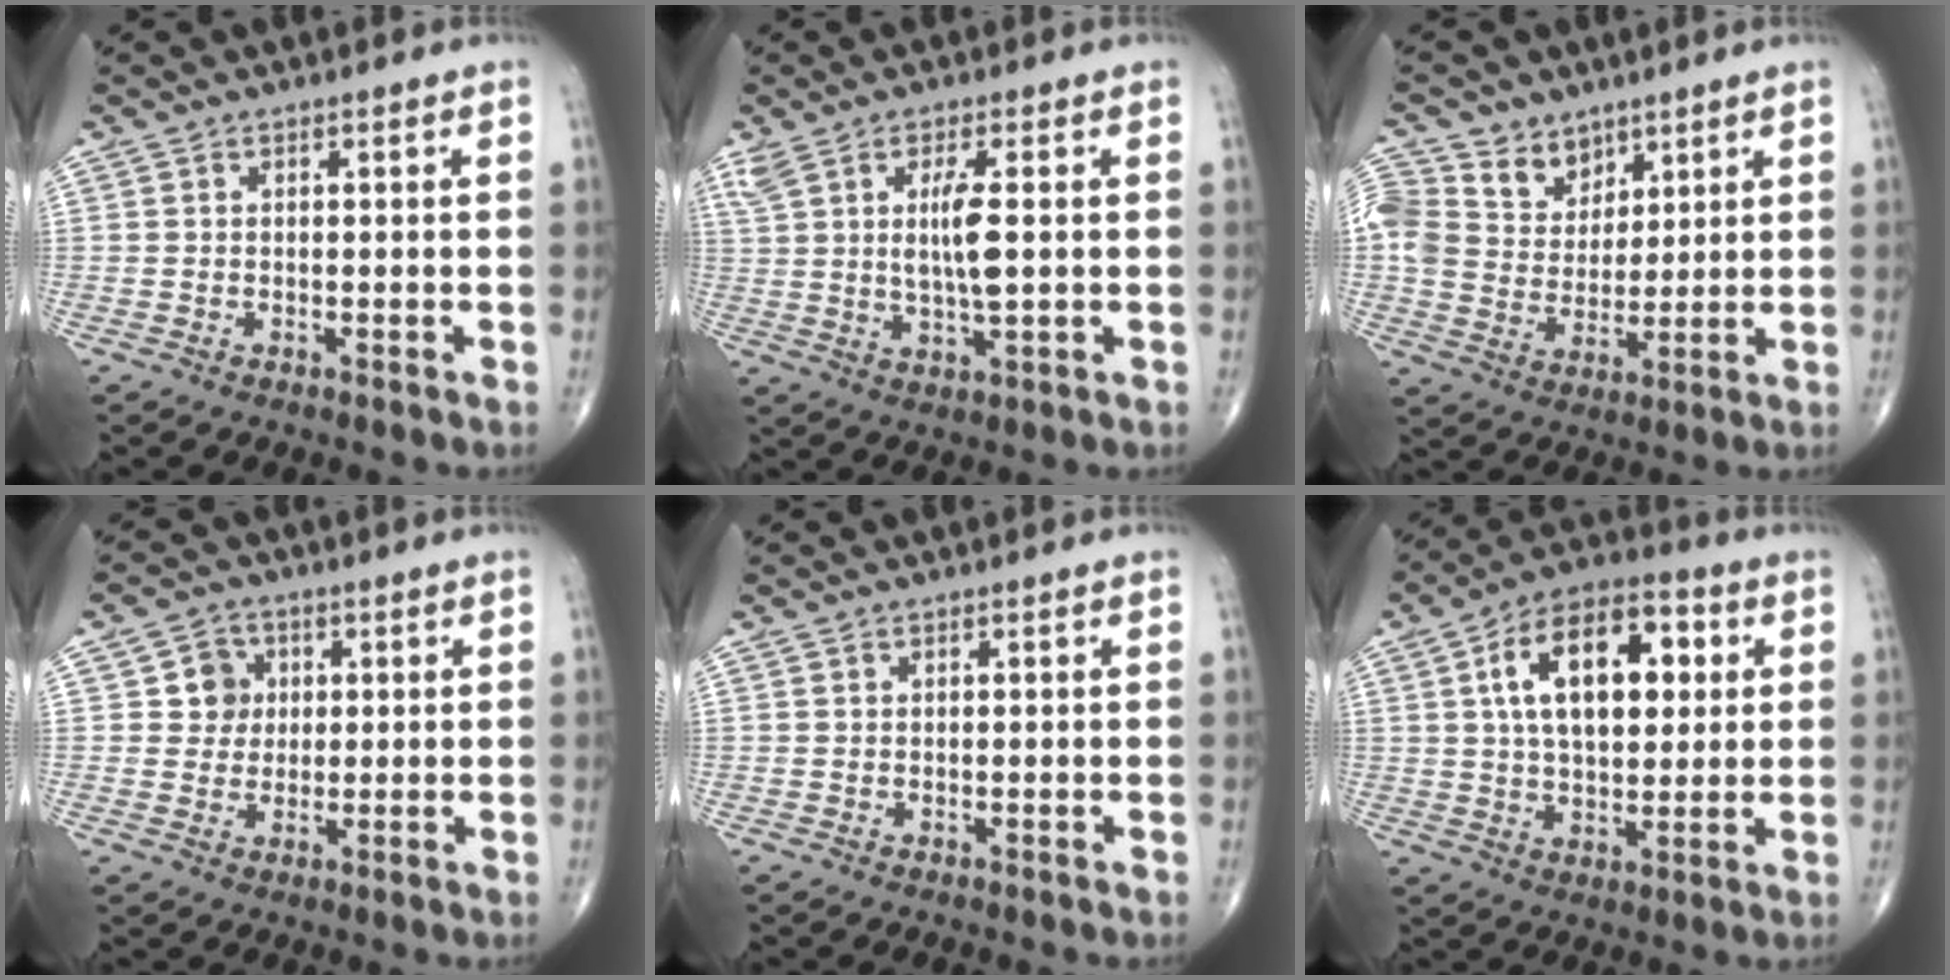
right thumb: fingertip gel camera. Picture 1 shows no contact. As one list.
[{"total": 8.1, "force": [1.5, 2.3, 7.6], "torque": [-0.153, -0.005, 0.036]}, {"total": 12.6, "force": [6.4, 9.8, 4.6], "torque": [-0.068, -0.021, 0.129]}, {"total": 5.3, "force": [1.2, 5.0, 1.5], "torque": [0.009, 0.004, 0.013]}, {"total": 0.0}, {"total": 17.9, "force": [4.4, 10.0, 14.2], "torque": [-0.200, 0.012, 0.066]}]